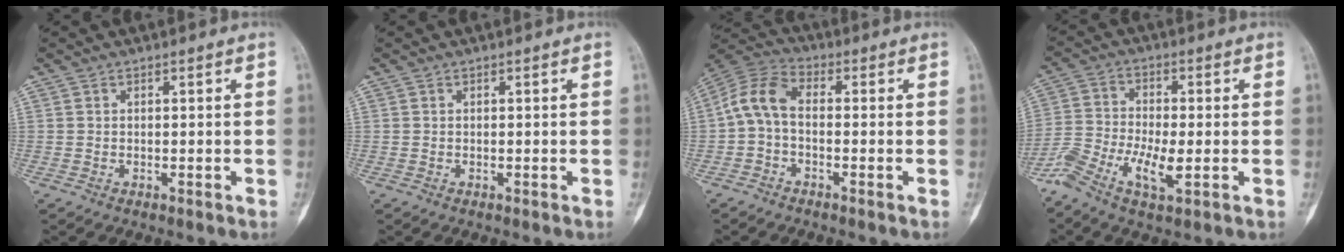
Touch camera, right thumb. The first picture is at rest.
{"total": 0.0}
{"total": 7.8, "force": [-0.7, 4.6, 6.2], "torque": [-0.124, 0.026, -0.030]}
{"total": 9.1, "force": [-3.7, 3.0, 7.7], "torque": [-0.174, 0.012, -0.075]}